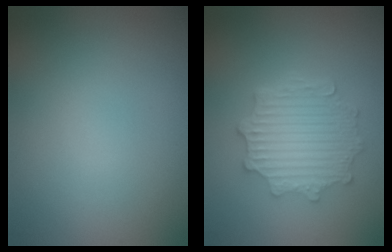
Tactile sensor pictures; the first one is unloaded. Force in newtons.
{"total": 4.9, "press": 3.9, "slide": 2.9}